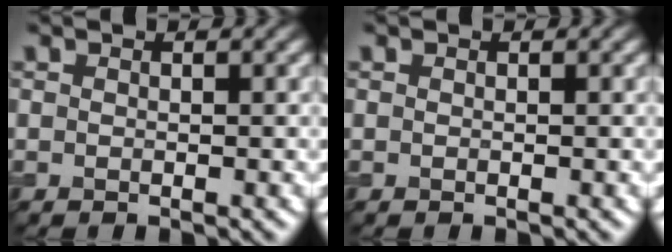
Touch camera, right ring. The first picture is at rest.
{"total": 0.0}